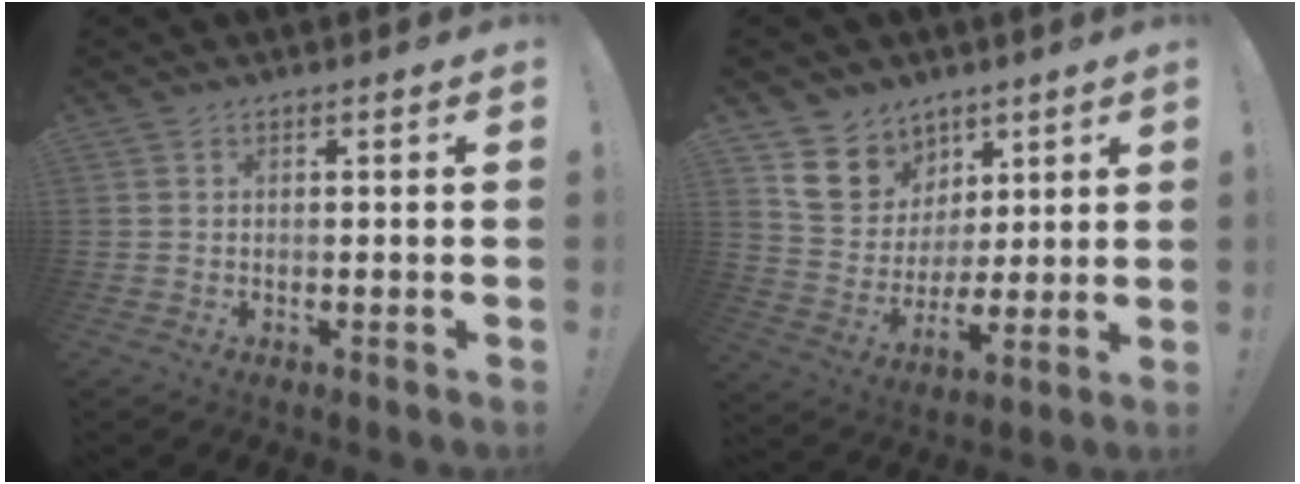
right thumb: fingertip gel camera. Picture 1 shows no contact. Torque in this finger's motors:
{"motor_torque": [0.24, 0.30, 0.15, 0.09, 0.09]}